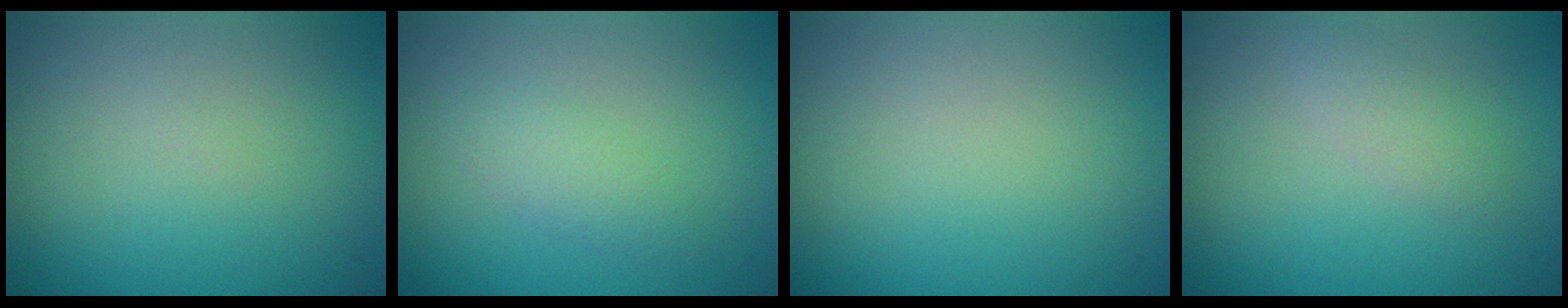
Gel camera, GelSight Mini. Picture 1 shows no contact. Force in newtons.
{"total": 1.7, "press": 1.7, "slide": 0.1}
{"total": 0.0}
{"total": 1.3, "press": 1.3, "slide": 0.1}